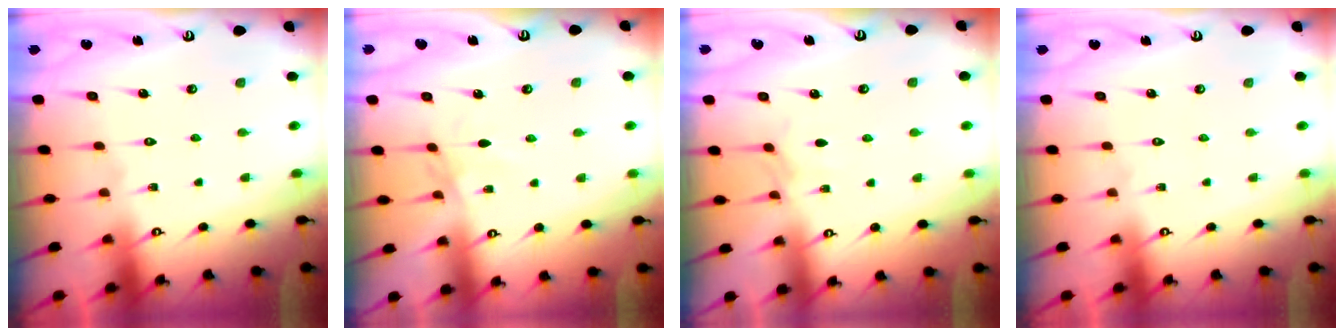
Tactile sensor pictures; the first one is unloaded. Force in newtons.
{"total": 2.3, "press": 2.3, "slide": 0.4}
{"total": 2.8, "press": 2.8, "slide": 0.5}
{"total": 0.0}